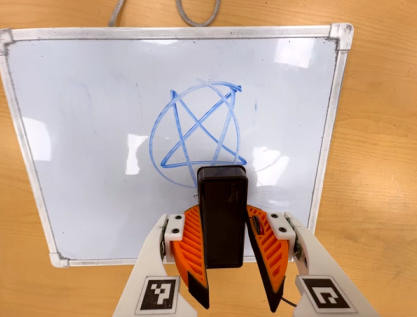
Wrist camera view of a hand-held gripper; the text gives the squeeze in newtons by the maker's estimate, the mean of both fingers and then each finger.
{"total": 5.0, "left": 4.7, "right": 5.3}